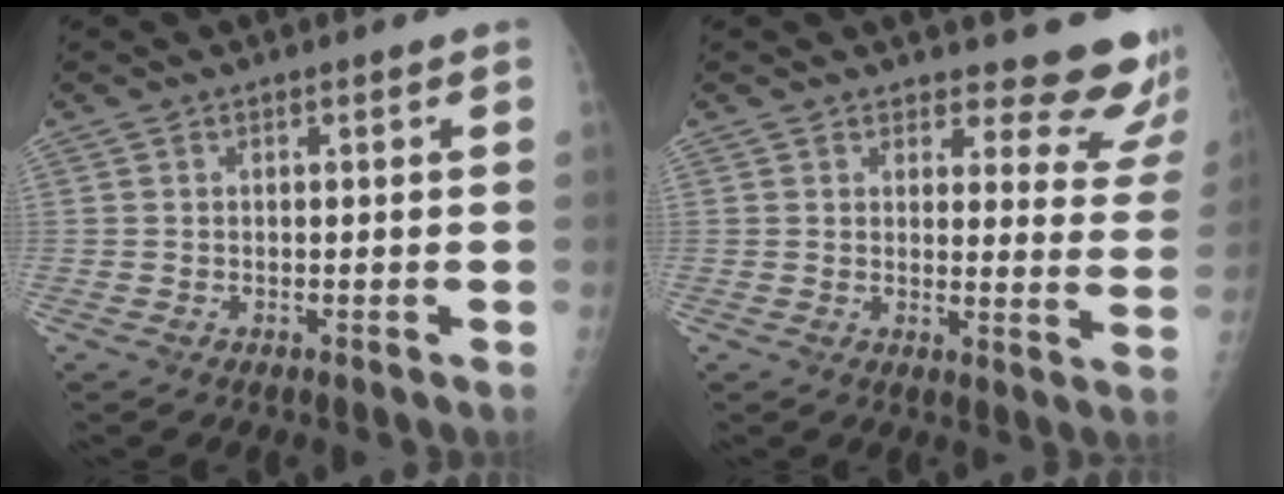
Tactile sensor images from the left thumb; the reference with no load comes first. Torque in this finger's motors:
{"motor_torque": [0.01, 0.11, 0.01, -0.22, 0.05]}